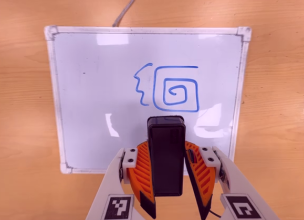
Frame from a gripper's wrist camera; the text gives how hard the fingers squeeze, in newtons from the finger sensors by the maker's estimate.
{"total": 6.7, "left": 6.2, "right": 7.2}